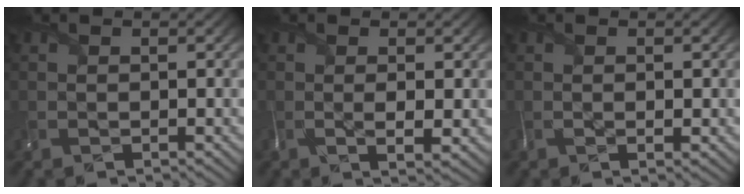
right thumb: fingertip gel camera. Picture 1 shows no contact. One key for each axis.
{"total": 2.6, "fx": -0.1, "fy": 0.6, "fz": 2.5, "tx": -0.050, "ty": -0.007, "tz": 0.000}
{"total": 1.4, "fx": -0.2, "fy": 0.7, "fz": 1.2, "tx": -0.025, "ty": -0.006, "tz": -0.004}